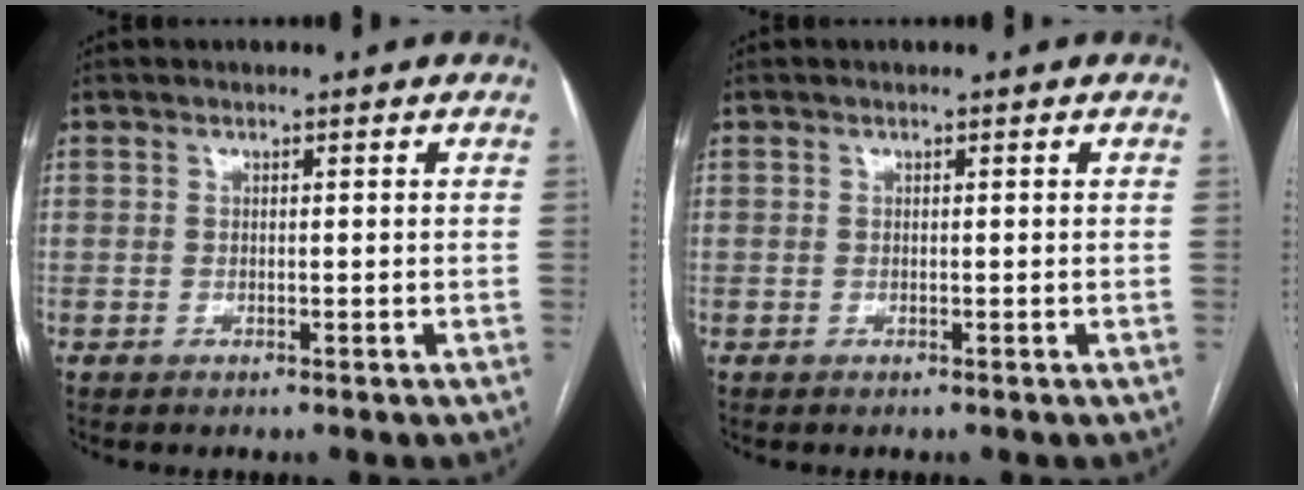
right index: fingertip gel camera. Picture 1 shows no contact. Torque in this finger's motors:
{"motor_torque": [0.00, 0.00, 0.00, 0.00]}